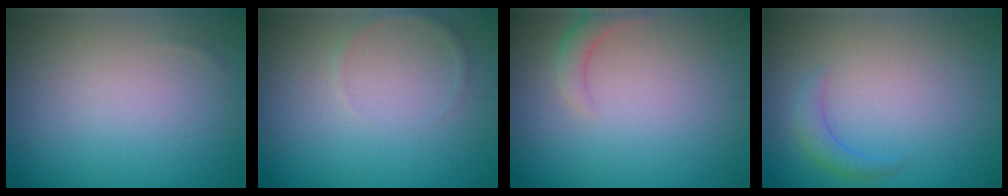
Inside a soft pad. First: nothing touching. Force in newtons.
{"total": 0.7, "press": 0.7, "slide": 0.0}
{"total": 1.6, "press": 1.6, "slide": 0.3}
{"total": 1.6, "press": 1.6, "slide": 0.0}